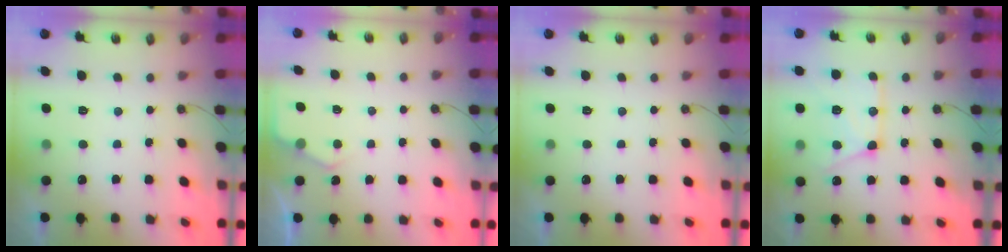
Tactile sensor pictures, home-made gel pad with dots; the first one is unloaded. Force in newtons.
{"total": 3.7, "press": 3.6, "slide": 0.6}
{"total": 0.0}
{"total": 15.1, "press": 15.0, "slide": 1.6}